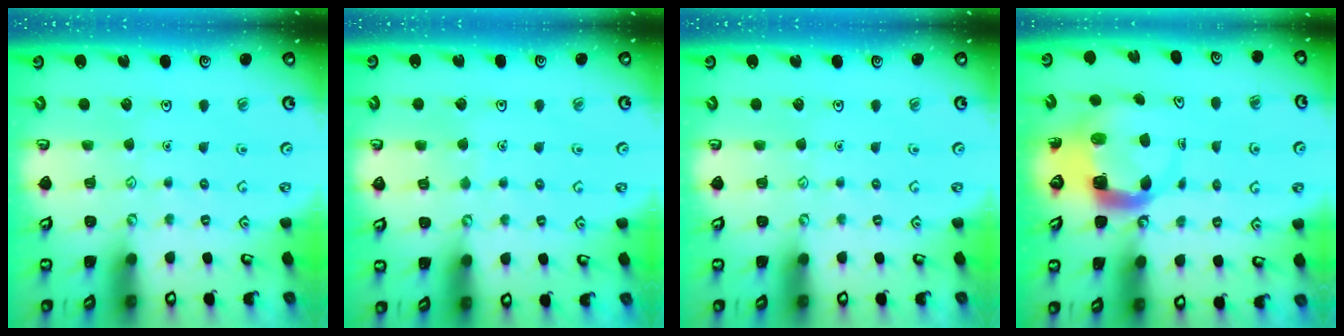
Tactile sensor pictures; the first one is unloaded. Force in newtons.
{"total": 2.9, "press": 2.9, "slide": 0.3}
{"total": 0.0}
{"total": 4.0, "press": 4.0, "slide": 0.3}